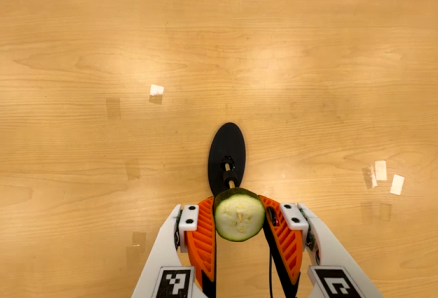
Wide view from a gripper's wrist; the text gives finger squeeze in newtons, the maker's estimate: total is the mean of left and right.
{"total": 11.4, "left": 10.8, "right": 11.9}